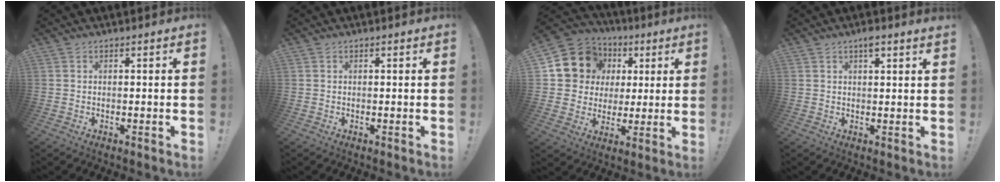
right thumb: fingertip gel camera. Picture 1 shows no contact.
{"total": 0.0}
{"total": 13.5, "force": [4.9, 11.9, 4.1], "torque": [-0.071, -0.014, 0.114]}
{"total": 2.6, "force": [1.7, 0.0, 1.9], "torque": [-0.025, -0.007, 0.024]}